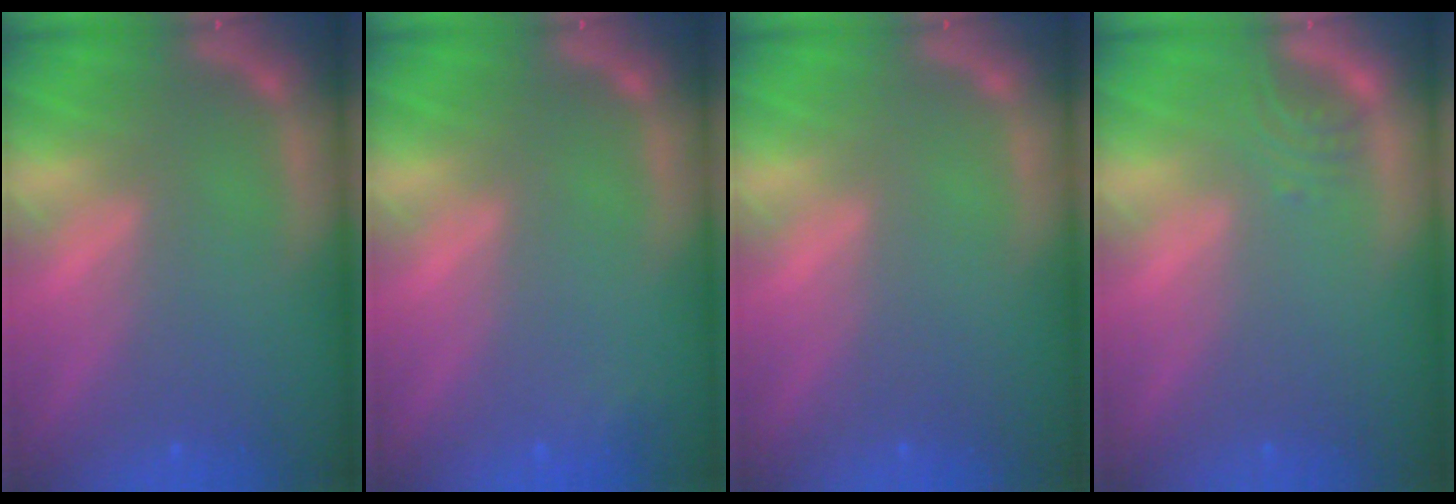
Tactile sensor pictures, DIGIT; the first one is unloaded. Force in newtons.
{"total": 0.9}
{"total": 0.0}
{"total": 2.0}